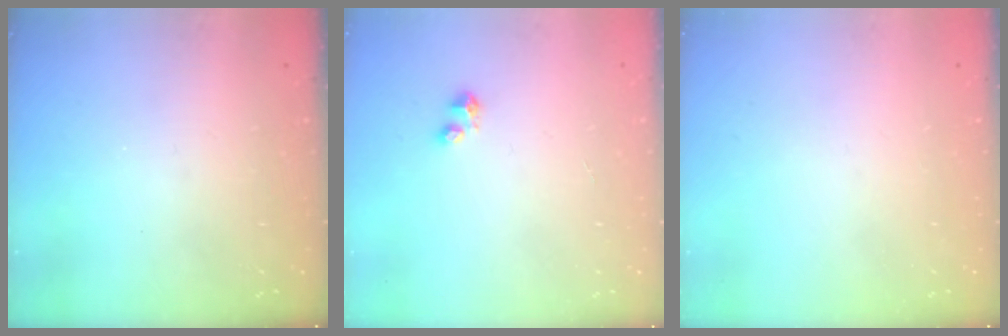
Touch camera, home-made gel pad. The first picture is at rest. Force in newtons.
{"total": 2.8, "press": 2.8, "slide": 0.4}
{"total": 0.0}